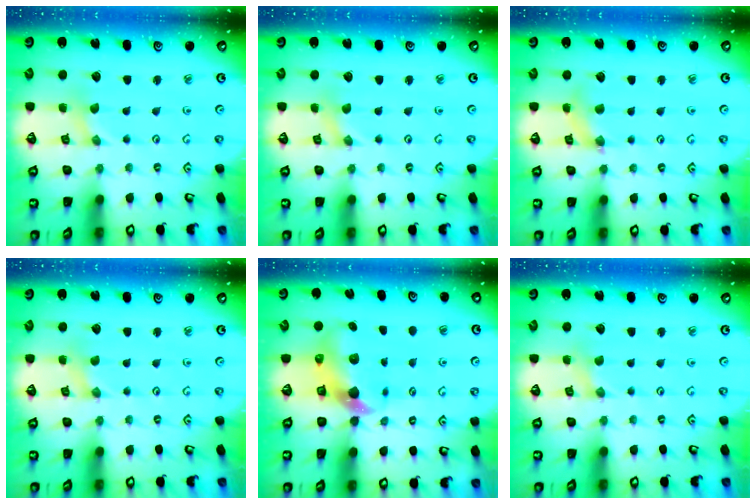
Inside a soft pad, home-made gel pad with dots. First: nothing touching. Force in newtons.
{"total": 0.0}
{"total": 3.1, "press": 3.1, "slide": 0.4}
{"total": 0.0}
{"total": 7.9, "press": 7.8, "slide": 1.0}
{"total": 0.0}